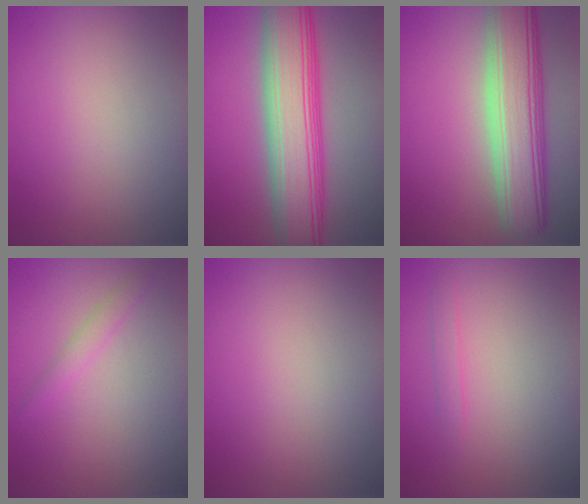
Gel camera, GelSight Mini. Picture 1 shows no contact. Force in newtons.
{"total": 10.6, "press": 10.6, "slide": 0.2}
{"total": 8.6, "press": 8.6, "slide": 0.4}
{"total": 1.3, "press": 1.3, "slide": 0.0}
{"total": 0.0}
{"total": 0.9, "press": 0.9, "slide": 0.1}